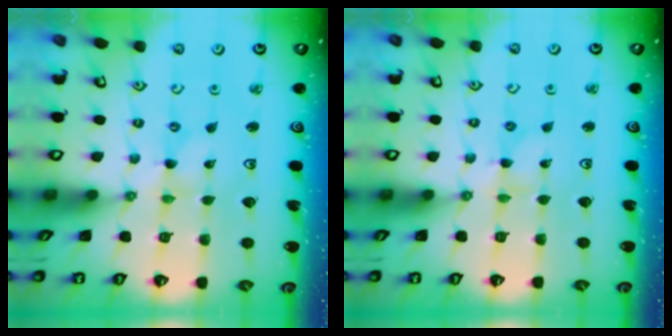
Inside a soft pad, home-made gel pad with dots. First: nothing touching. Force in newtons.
{"total": 0.8, "press": 0.8, "slide": 0.1}